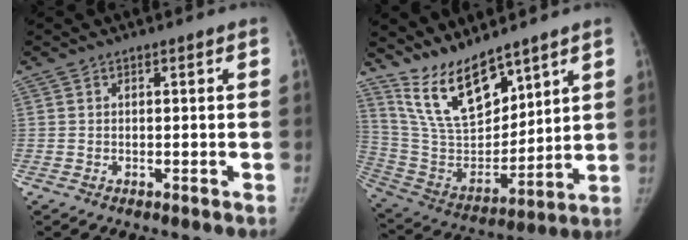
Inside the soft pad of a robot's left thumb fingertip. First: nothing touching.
{"total": 15.8, "force": [12.1, 5.8, 8.3], "torque": [-0.118, -0.074, 0.246]}